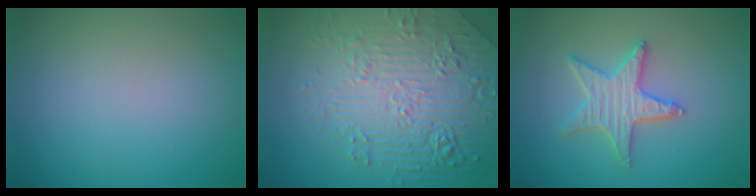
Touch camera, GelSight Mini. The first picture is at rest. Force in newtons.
{"total": 7.6, "press": 6.0, "slide": 4.7}
{"total": 3.4, "press": 3.2, "slide": 1.0}